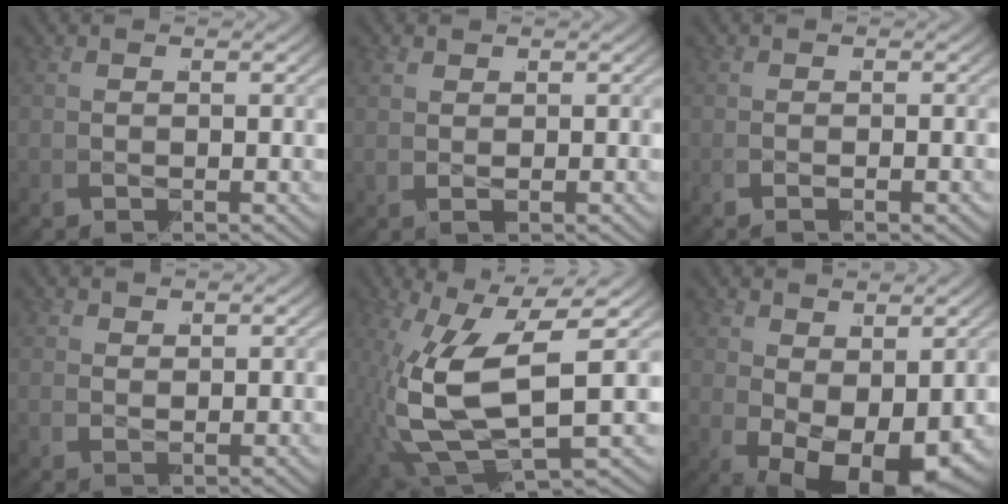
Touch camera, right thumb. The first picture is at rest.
{"total": 0.9, "force": [0.8, -0.2, -0.4], "torque": [0.014, 0.004, 0.016]}
{"total": 0.5, "force": [-0.4, -0.3, 0.0], "torque": [-0.001, 0.004, -0.010]}
{"total": 1.6, "force": [1.4, -0.4, -0.6], "torque": [0.024, 0.004, 0.027]}
{"total": 12.2, "force": [-1.4, 7.2, 9.8], "torque": [-0.231, -0.039, -0.001]}
{"total": 10.2, "force": [-2.9, 6.0, 7.7], "torque": [-0.132, -0.037, -0.029]}